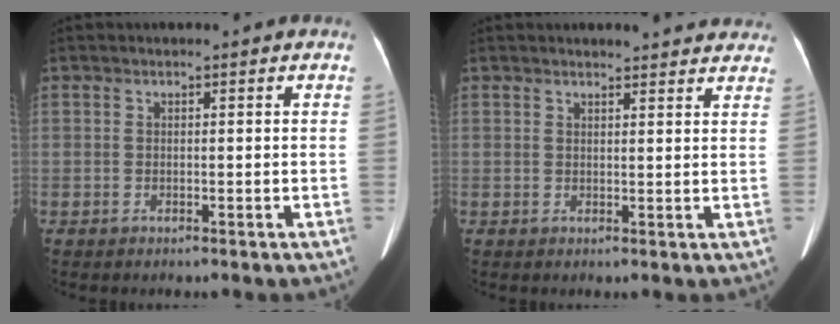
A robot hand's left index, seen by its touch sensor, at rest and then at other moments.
{"total": 9.3, "force": [8.6, 1.8, 3.0], "torque": [-0.020, 0.002, 0.082]}